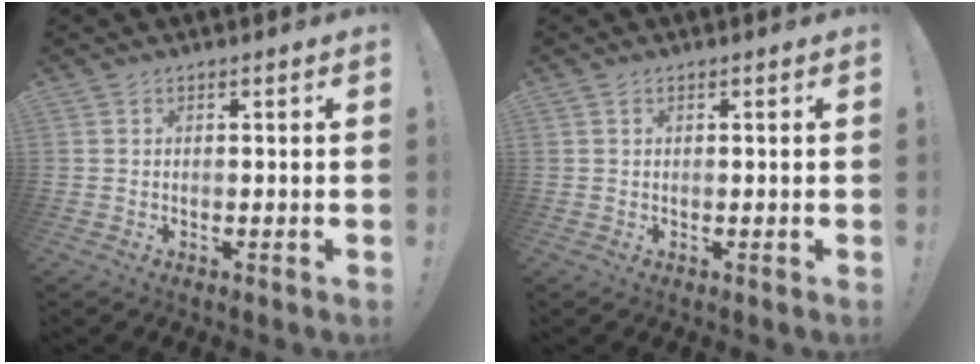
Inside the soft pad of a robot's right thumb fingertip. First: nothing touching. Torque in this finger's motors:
{"motor_torque": [0.08, -0.20, -0.28, 0.28, 0.01]}